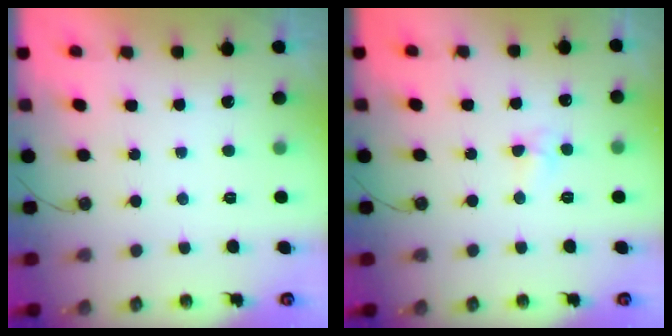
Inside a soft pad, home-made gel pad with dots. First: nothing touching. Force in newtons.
{"total": 4.7, "press": 4.7, "slide": 0.7}